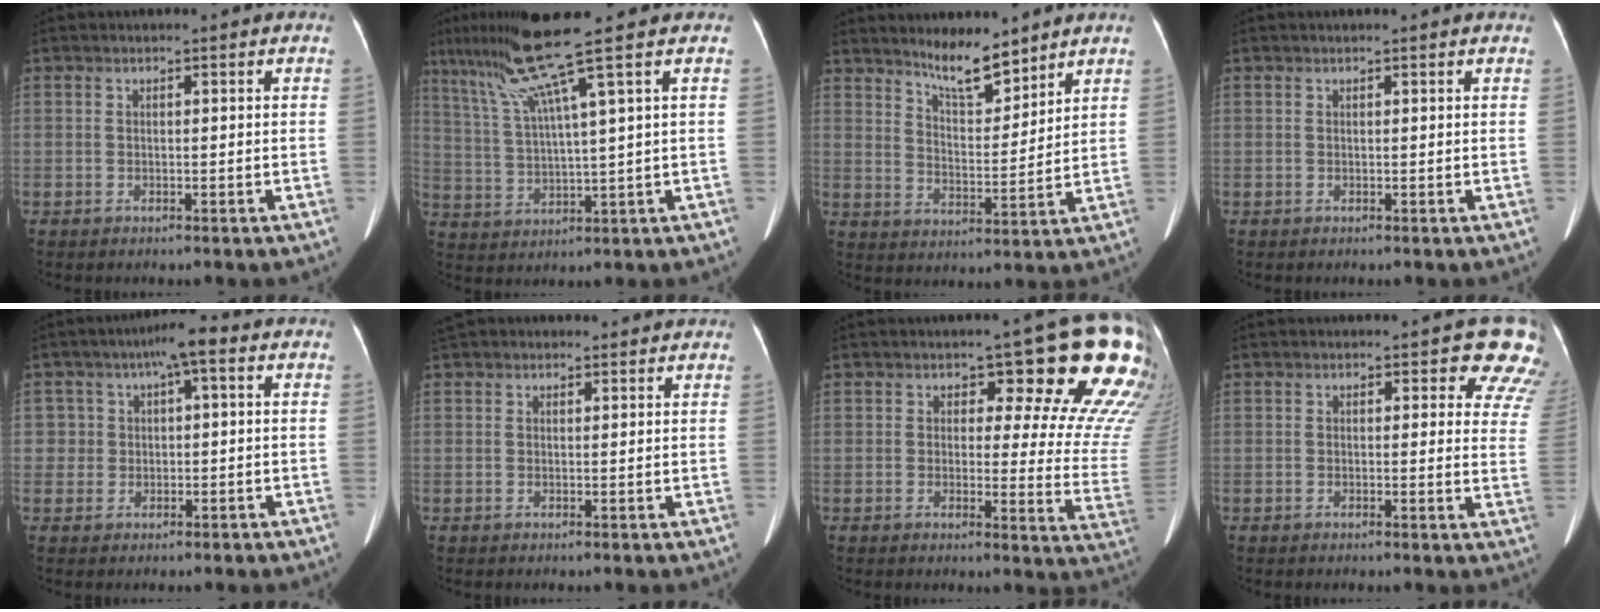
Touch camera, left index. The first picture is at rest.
{"total": 10.6, "force": [6.6, -2.8, 7.8], "torque": [-0.143, 0.014, 0.120]}
{"total": 7.4, "force": [6.5, 1.3, 3.3], "torque": [-0.064, -0.011, 0.118]}
{"total": 2.1, "force": [2.0, 0.2, 0.8], "torque": [-0.013, 0.017, 0.015]}
{"total": 4.3, "force": [1.2, 3.2, 2.5], "torque": [-0.031, 0.019, 0.015]}
{"total": 4.7, "force": [4.3, 1.6, 1.0], "torque": [-0.015, 0.031, 0.064]}
{"total": 17.1, "force": [11.4, 5.5, 11.5], "torque": [-0.115, -0.044, 0.105]}
{"total": 8.2, "force": [6.5, 3.6, 3.4], "torque": [0.001, -0.024, 0.036]}